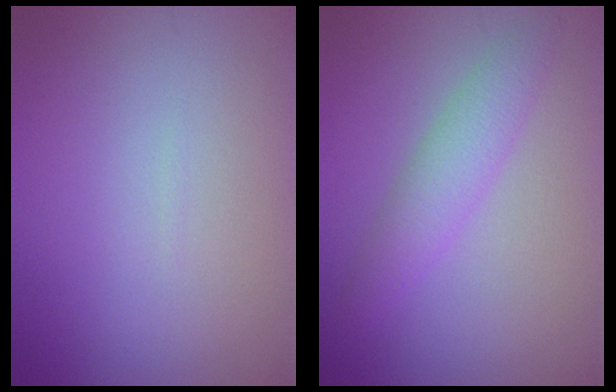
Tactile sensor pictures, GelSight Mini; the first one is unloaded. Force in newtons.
{"total": 2.8, "press": 2.8, "slide": 0.0}